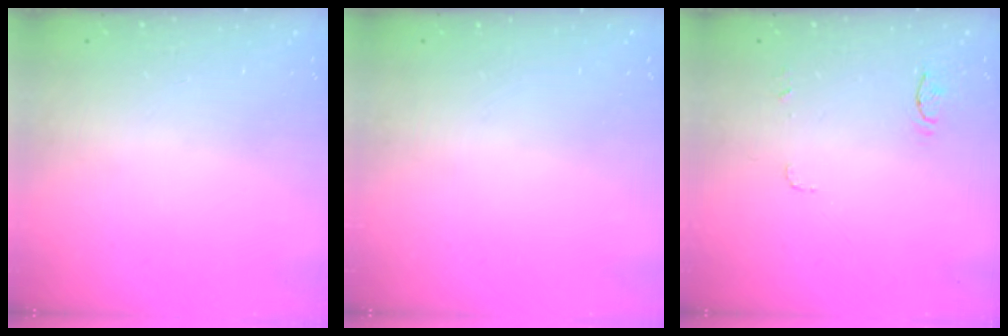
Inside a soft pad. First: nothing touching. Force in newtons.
{"total": 0.0}
{"total": 5.5, "press": 5.4, "slide": 0.4}